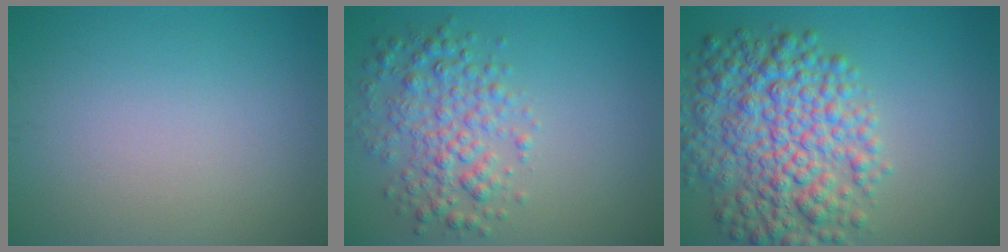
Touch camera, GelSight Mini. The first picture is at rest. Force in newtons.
{"total": 4.2, "press": 4.2, "slide": 0.0}
{"total": 8.8, "press": 8.8, "slide": 0.3}